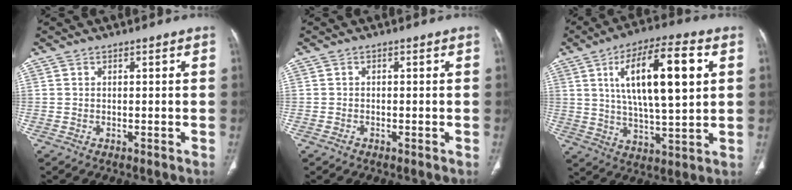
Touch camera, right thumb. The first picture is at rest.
{"total": 0.7, "force": [-0.5, 0.4, 0.2], "torque": [-0.005, 0.001, -0.012]}
{"total": 18.7, "force": [5.2, 6.1, 17.0], "torque": [-0.278, -0.002, 0.087]}